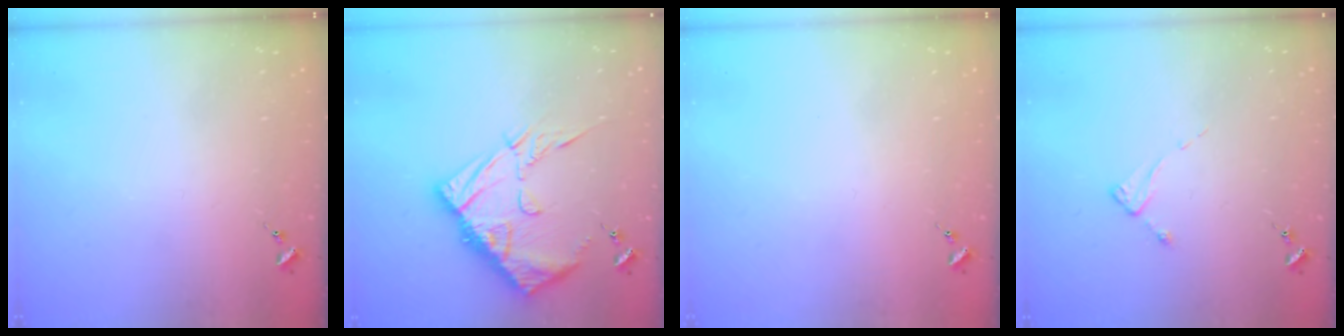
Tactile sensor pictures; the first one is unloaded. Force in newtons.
{"total": 16.8, "press": 16.7, "slide": 1.7}
{"total": 0.0}
{"total": 2.3, "press": 2.3, "slide": 0.3}